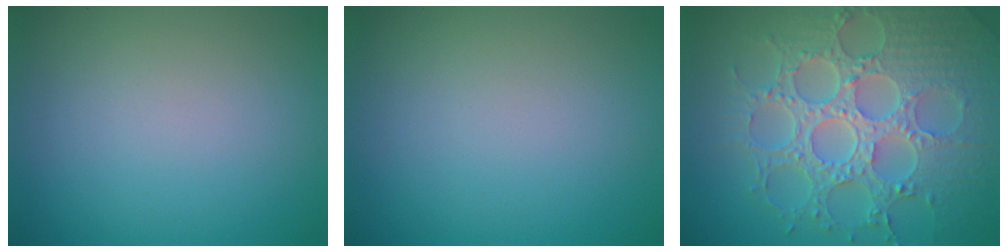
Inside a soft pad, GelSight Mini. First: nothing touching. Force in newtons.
{"total": 0.0}
{"total": 8.7, "press": 6.5, "slide": 5.8}